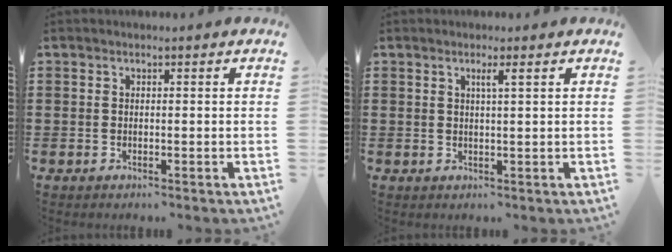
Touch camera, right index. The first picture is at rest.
{"total": 1.3, "force": [0.5, -0.2, 1.2], "torque": [-0.023, -0.003, 0.006]}